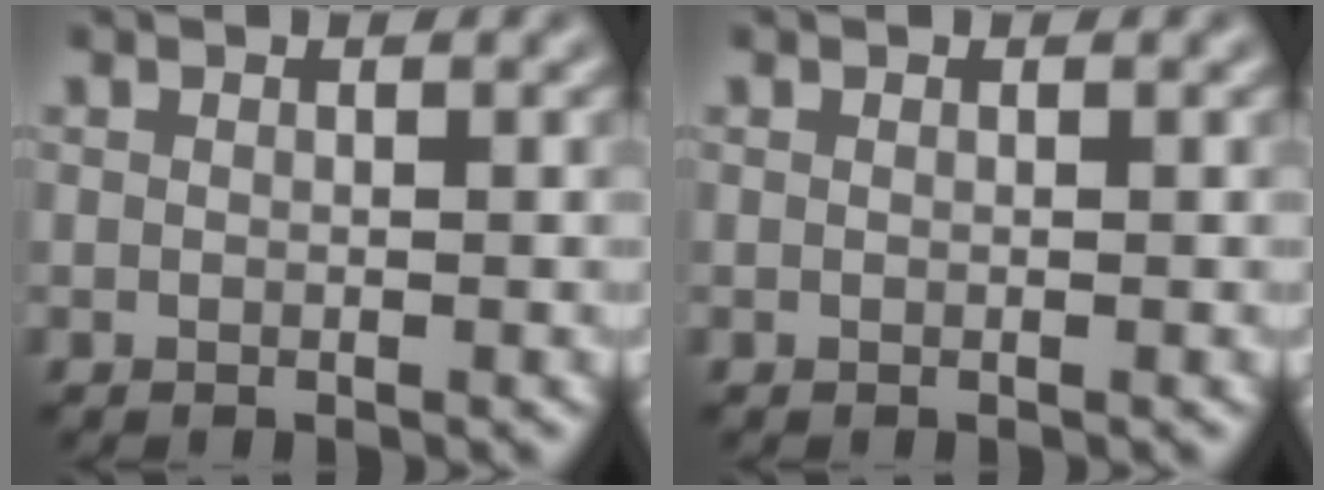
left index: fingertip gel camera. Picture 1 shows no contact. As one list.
[{"total": 0.0}]